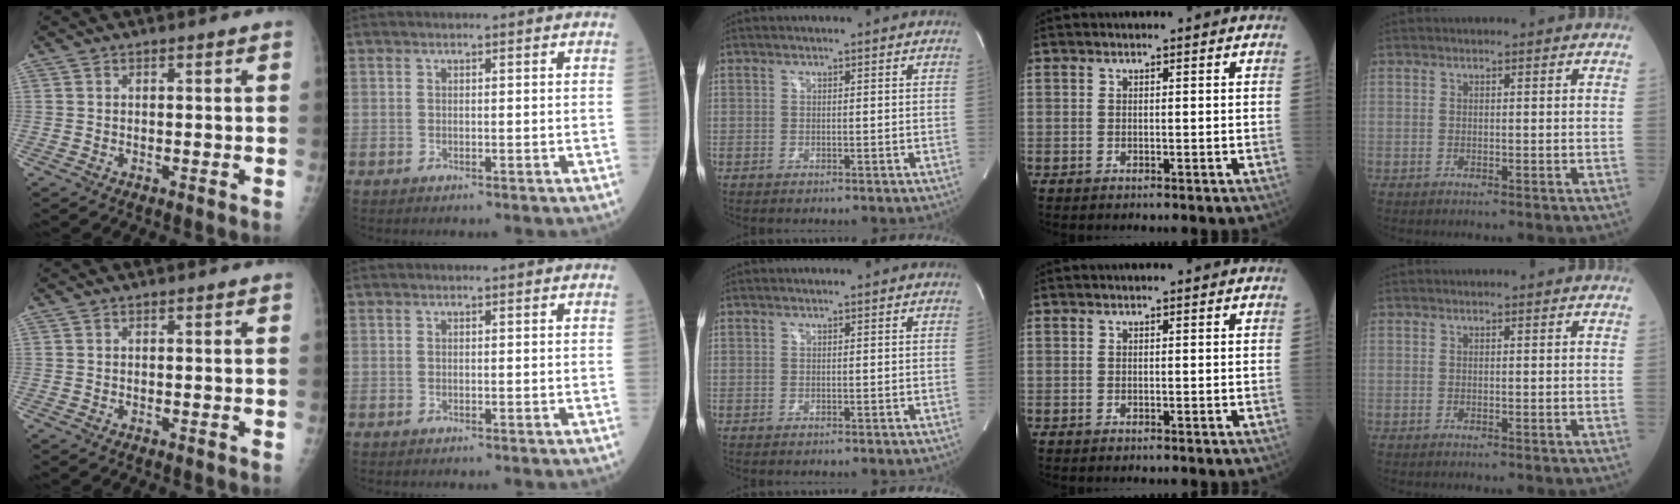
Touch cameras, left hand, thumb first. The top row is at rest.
{}